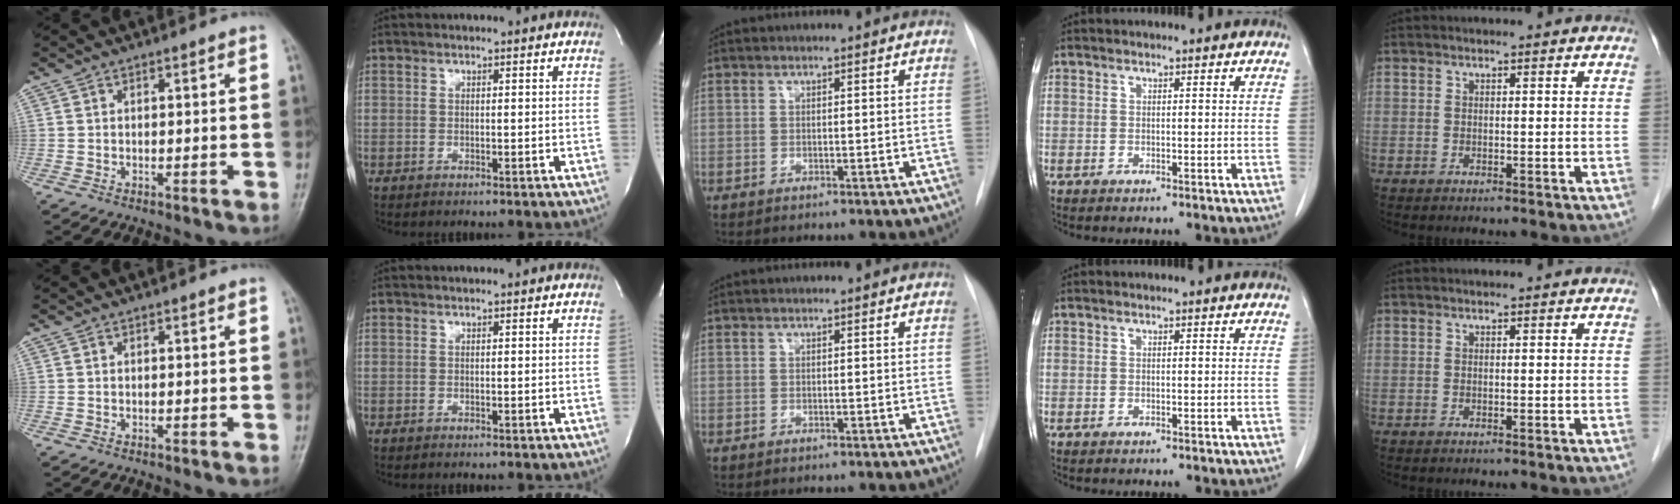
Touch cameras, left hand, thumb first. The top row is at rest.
{"index": {"total": 0.5, "force": [0.5, 0.1, 0.0], "torque": [-0.007, 0.005, 0.004]}}